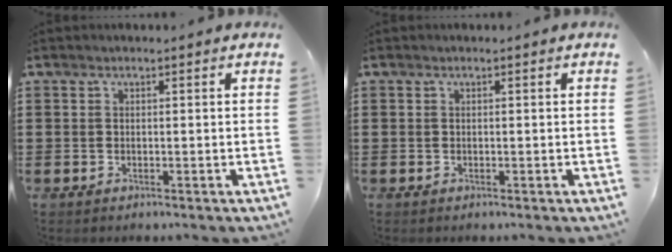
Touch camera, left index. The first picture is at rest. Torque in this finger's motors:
{"motor_torque": [0.00, 0.00, 0.00, 0.01]}